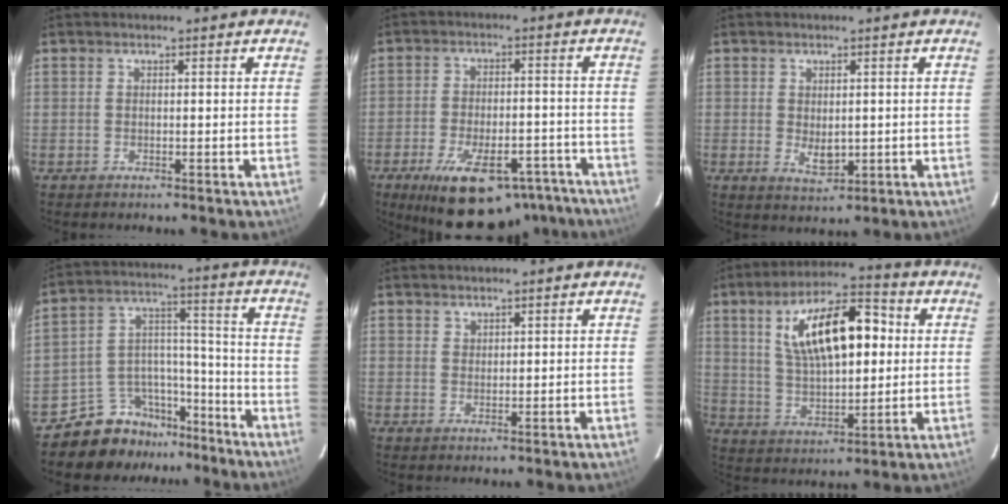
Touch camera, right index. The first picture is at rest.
{"total": 20.9, "force": [-14.9, 8.8, 11.7], "torque": [-0.210, -0.010, -0.202]}
{"total": 4.0, "force": [-0.1, 2.6, 3.1], "torque": [-0.050, -0.008, 0.004]}
{"total": 11.8, "force": [-9.6, 6.8, 1.2], "torque": [-0.029, 0.071, -0.152]}
{"total": 1.3, "force": [1.1, 0.7, 0.1], "torque": [0.004, 0.004, 0.021]}
{"total": 16.8, "force": [4.2, 7.2, 14.6], "torque": [-0.249, 0.027, 0.080]}